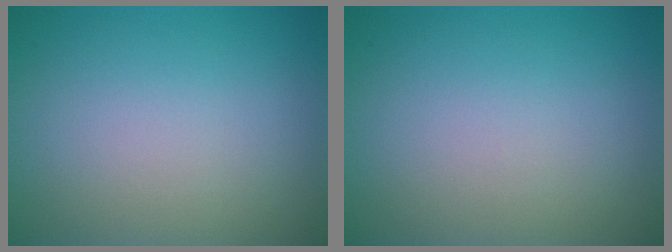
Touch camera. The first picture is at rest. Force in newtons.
{"total": 0.0}